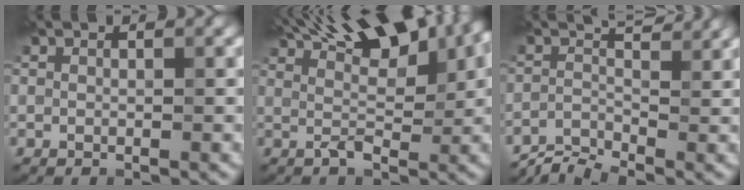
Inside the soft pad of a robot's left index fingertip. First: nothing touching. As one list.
[{"total": 9.2, "force": [4.9, 3.2, 7.2], "torque": [-0.106, 0.027, 0.065]}, {"total": 2.7, "force": [-2.1, 0.6, 1.6], "torque": [-0.033, 0.003, -0.053]}]